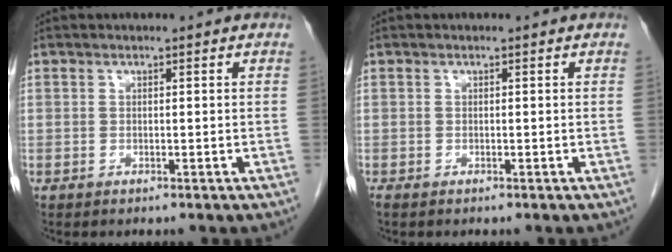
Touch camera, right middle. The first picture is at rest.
{"total": 0.0}